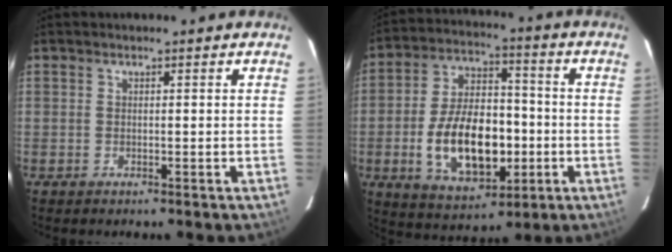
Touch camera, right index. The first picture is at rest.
{"total": 17.4, "force": [-3.9, 9.7, 14.0], "torque": [-0.270, 0.011, -0.048]}